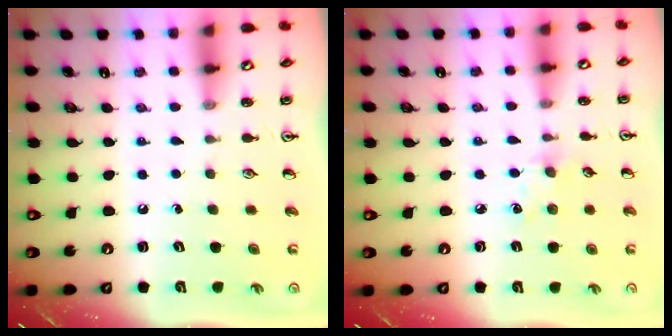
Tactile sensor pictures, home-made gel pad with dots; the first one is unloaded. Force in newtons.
{"total": 4.4, "press": 4.4, "slide": 0.6}